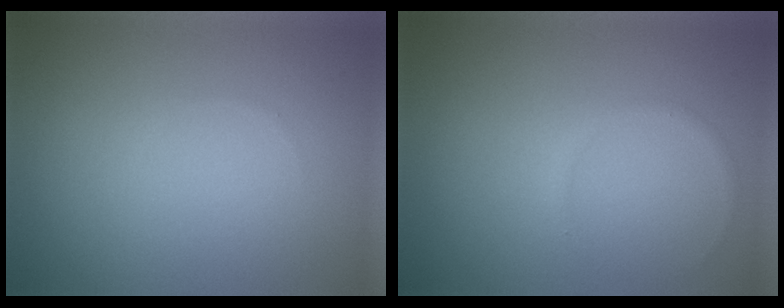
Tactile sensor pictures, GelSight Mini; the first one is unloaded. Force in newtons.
{"total": 0.6, "press": 0.6, "slide": 0.0}